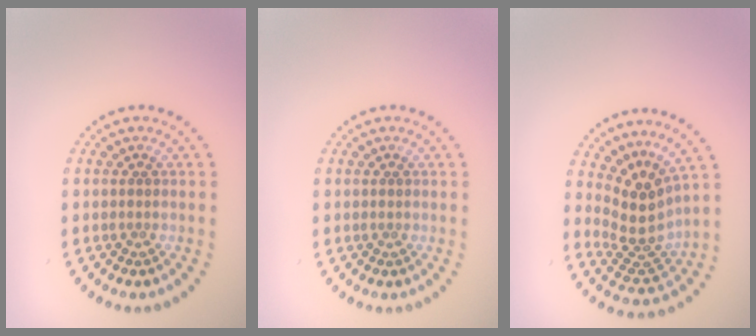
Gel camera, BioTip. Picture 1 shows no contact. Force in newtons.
{"total": 0.0}
{"total": 4.1, "press": 2.8, "slide": 3.0}